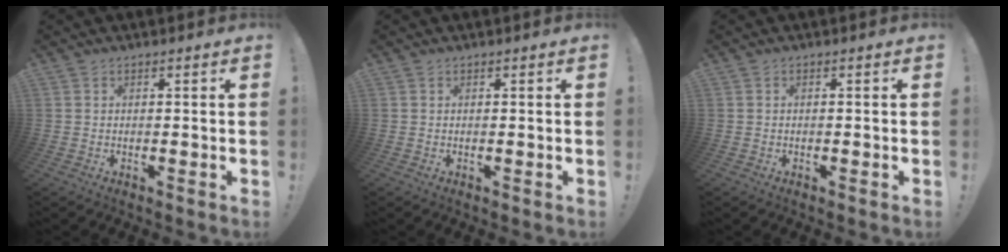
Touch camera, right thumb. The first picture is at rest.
{"total": 0.0}
{"total": 0.0}